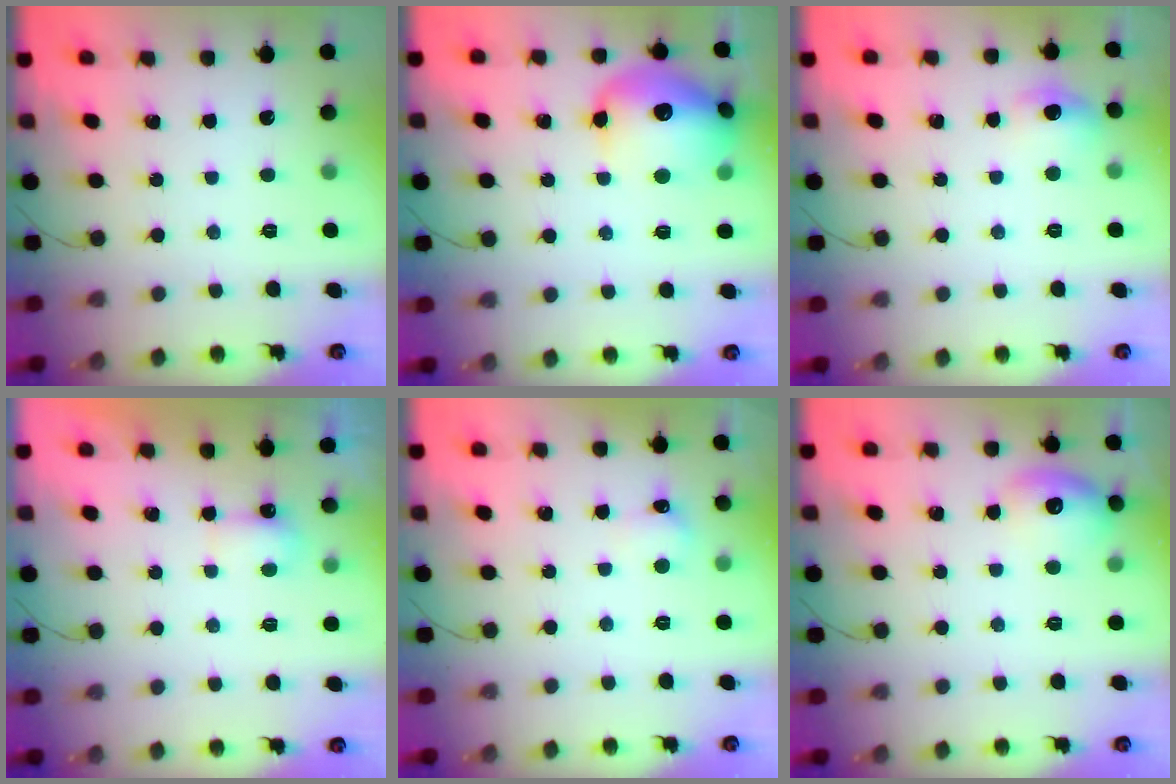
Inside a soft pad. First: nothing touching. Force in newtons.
{"total": 17.4, "press": 17.3, "slide": 2.0}
{"total": 7.9, "press": 7.6, "slide": 2.1}
{"total": 4.5, "press": 4.4, "slide": 0.7}
{"total": 6.0, "press": 5.9, "slide": 1.3}
{"total": 11.7, "press": 11.6, "slide": 1.2}